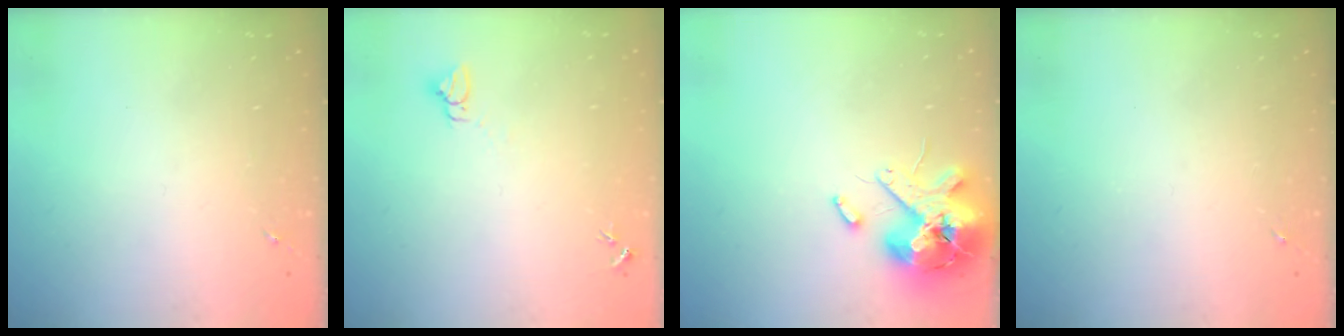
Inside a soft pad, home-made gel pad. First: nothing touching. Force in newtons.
{"total": 3.0, "press": 3.0, "slide": 0.1}
{"total": 13.6, "press": 13.5, "slide": 2.2}
{"total": 0.0}